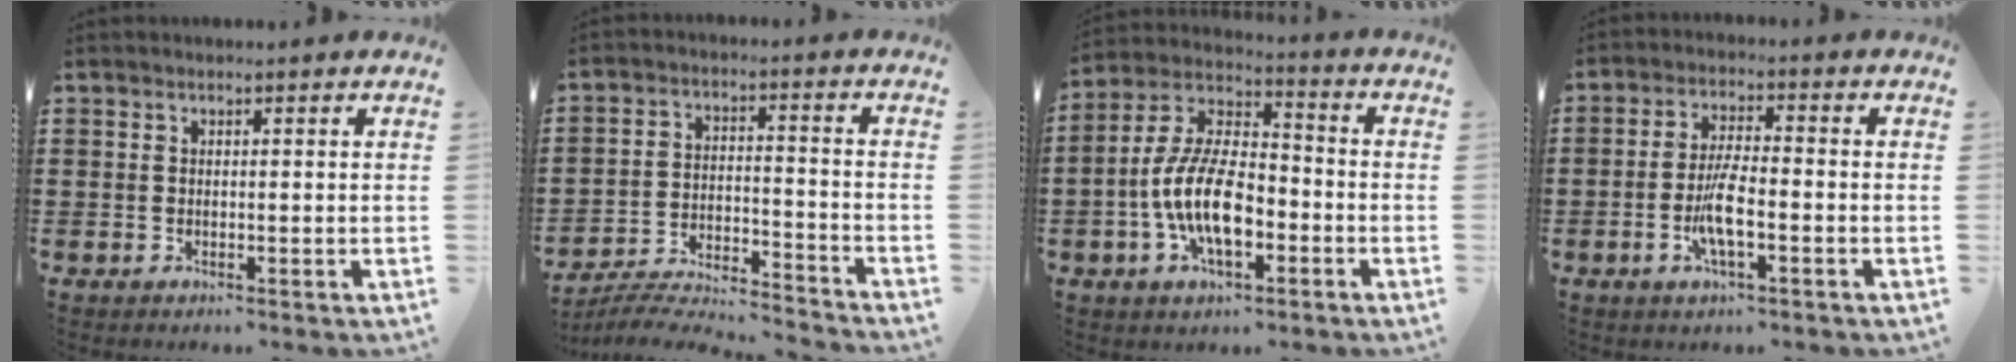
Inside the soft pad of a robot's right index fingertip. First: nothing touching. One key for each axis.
{"total": 5.7, "fx": -5.5, "fy": -0.1, "fz": 1.2, "tx": -0.027, "ty": -0.004, "tz": -0.111}
{"total": 11.7, "fx": -3.6, "fy": 5.3, "fz": 9.8, "tx": -0.219, "ty": -0.003, "tz": -0.068}
{"total": 6.0, "fx": -2.0, "fy": 1.5, "fz": 5.4, "tx": -0.117, "ty": -0.007, "tz": -0.040}